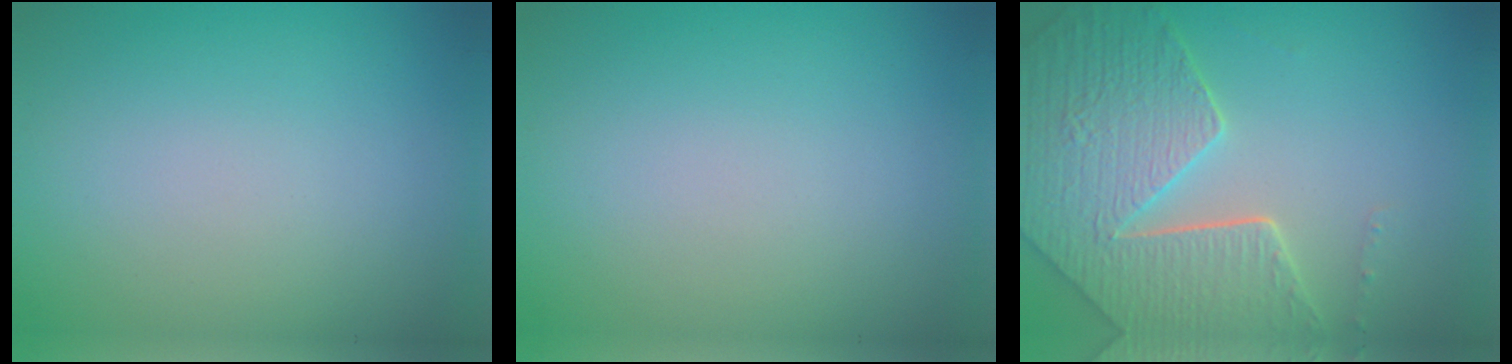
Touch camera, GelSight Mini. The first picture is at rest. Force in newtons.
{"total": 0.0}
{"total": 8.0, "press": 5.8, "slide": 5.5}